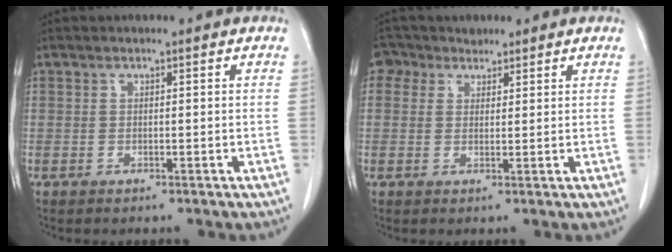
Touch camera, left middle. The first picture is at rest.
{"total": 3.8, "force": [2.5, 2.8, 0.2], "torque": [-0.008, 0.021, 0.044]}